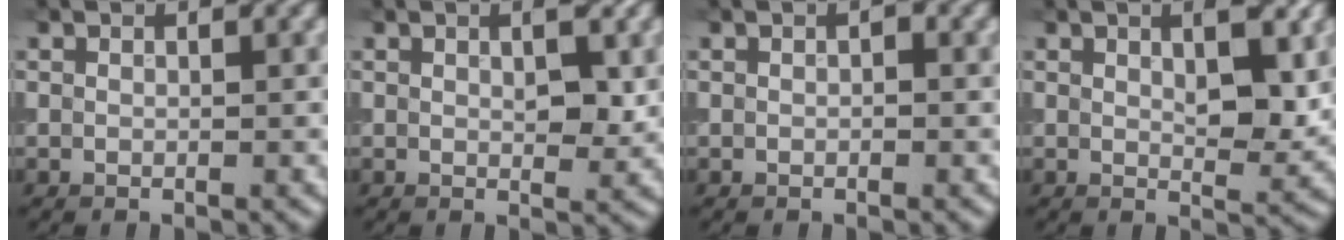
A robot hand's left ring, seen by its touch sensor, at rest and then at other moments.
{"total": 2.7, "force": [0.7, 0.9, 2.5], "torque": [-0.036, -0.004, 0.012]}
{"total": 0.5, "force": [0.0, 0.3, 0.4], "torque": [-0.004, -0.001, -0.002]}
{"total": 4.6, "force": [1.5, 1.5, 4.1], "torque": [-0.061, -0.003, 0.024]}